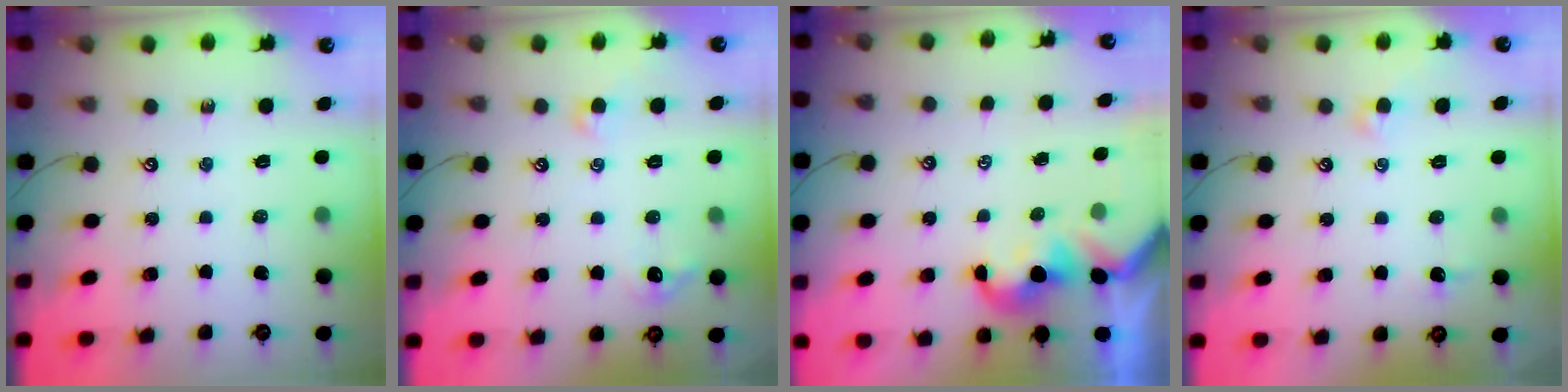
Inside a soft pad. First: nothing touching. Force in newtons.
{"total": 1.9, "press": 1.9, "slide": 0.4}
{"total": 0.9, "press": 0.8, "slide": 0.4}
{"total": 1.3, "press": 1.2, "slide": 0.5}